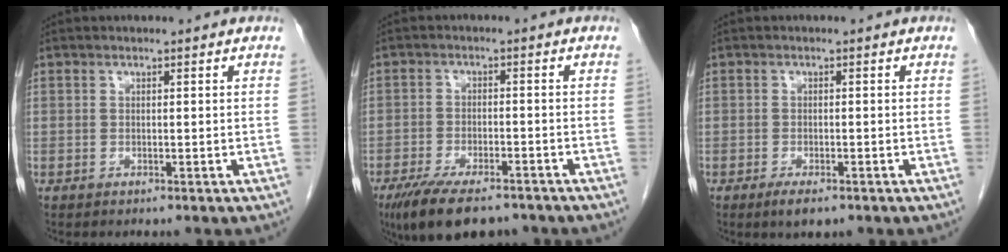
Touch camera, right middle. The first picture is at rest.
{"total": 11.0, "force": [-8.3, 3.7, 6.2], "torque": [-0.102, -0.014, -0.130]}
{"total": 2.7, "force": [-1.8, 0.9, 1.9], "torque": [-0.035, -0.003, -0.026]}